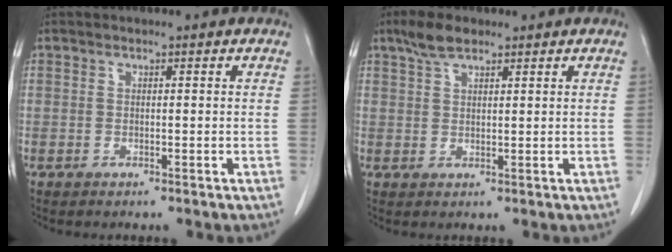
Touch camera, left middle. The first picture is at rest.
{"total": 3.6, "force": [2.6, 1.4, 2.1], "torque": [-0.046, 0.010, 0.052]}